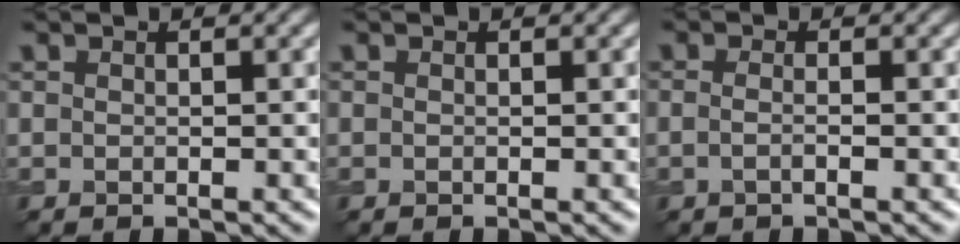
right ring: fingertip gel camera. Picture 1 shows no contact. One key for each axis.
{"total": 0.0}
{"total": 1.3, "fx": -0.3, "fy": 0.5, "fz": 1.1, "tx": -0.018, "ty": -0.006, "tz": -0.014}